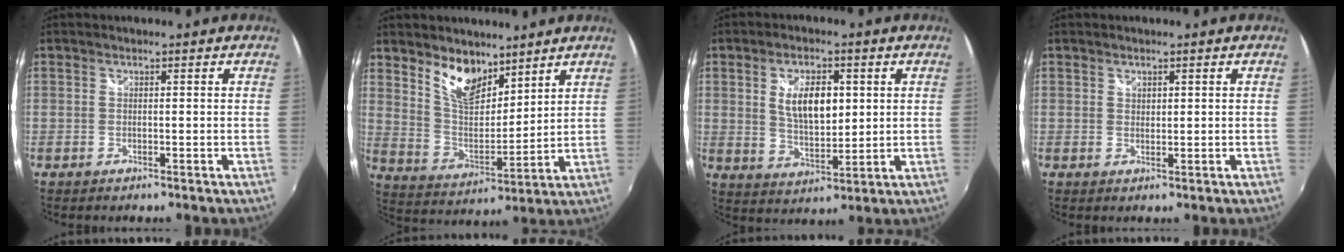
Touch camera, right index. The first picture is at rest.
{"total": 10.3, "force": [7.4, 4.8, 5.4], "torque": [-0.094, -0.005, 0.142]}
{"total": 9.1, "force": [2.2, 4.4, 7.7], "torque": [-0.136, 0.001, 0.043]}
{"total": 1.0, "force": [0.7, 0.6, 0.3], "torque": [-0.001, 0.000, 0.011]}